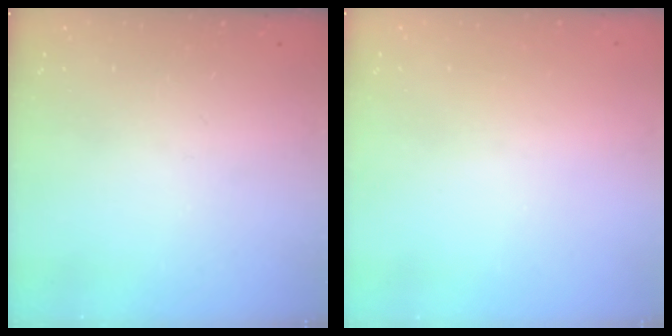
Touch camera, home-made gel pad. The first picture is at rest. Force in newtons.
{"total": 0.9, "press": 0.9, "slide": 0.1}